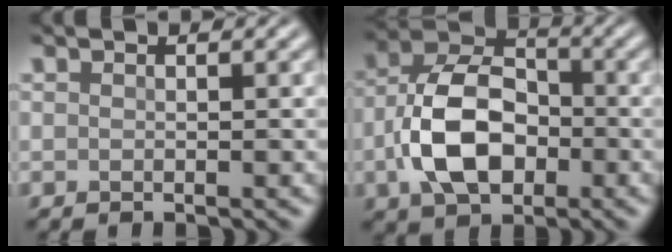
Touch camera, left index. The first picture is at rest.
{"total": 8.5, "force": [-1.9, 5.4, 6.2], "torque": [-0.126, 0.010, -0.041]}